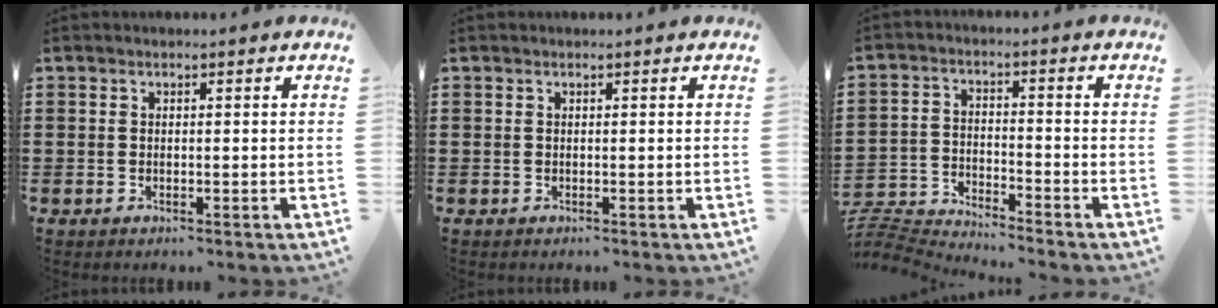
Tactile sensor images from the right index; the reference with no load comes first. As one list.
[{"total": 0.0}, {"total": 4.8, "force": [-4.8, 0.0, 0.2], "torque": [-0.027, -0.007, -0.105]}]